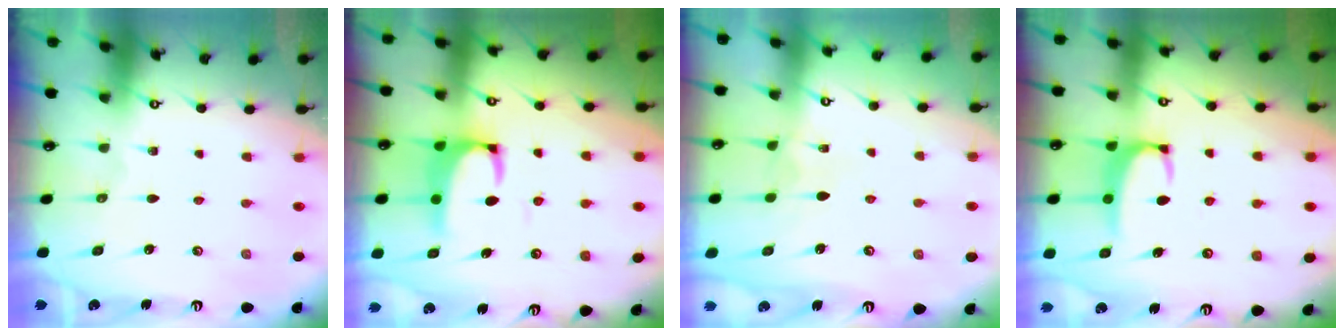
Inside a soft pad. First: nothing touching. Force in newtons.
{"total": 2.1, "press": 1.9, "slide": 0.9}
{"total": 1.2, "press": 1.1, "slide": 0.5}
{"total": 2.3, "press": 2.3, "slide": 0.6}